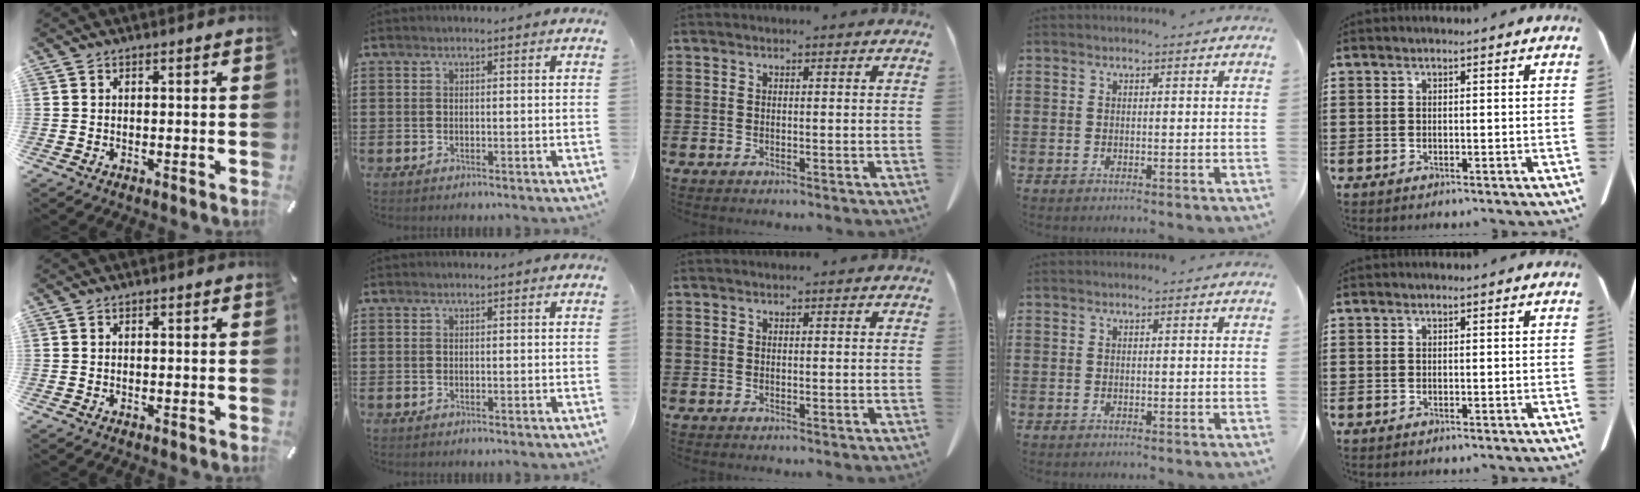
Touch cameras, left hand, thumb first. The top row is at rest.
{}